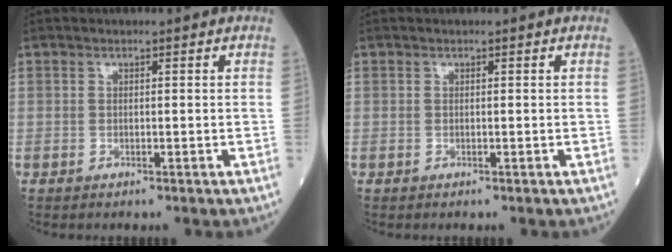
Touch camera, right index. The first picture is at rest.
{"total": 0.0}